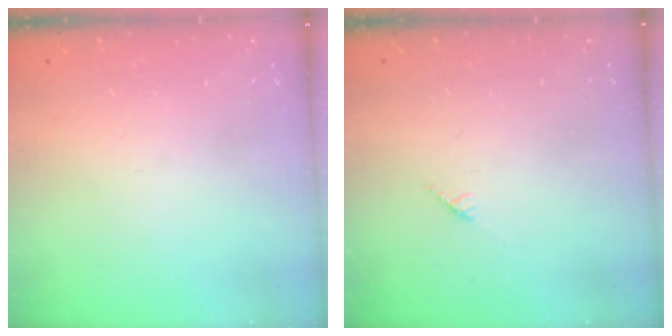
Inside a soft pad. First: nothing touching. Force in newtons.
{"total": 2.7, "press": 2.7, "slide": 0.2}